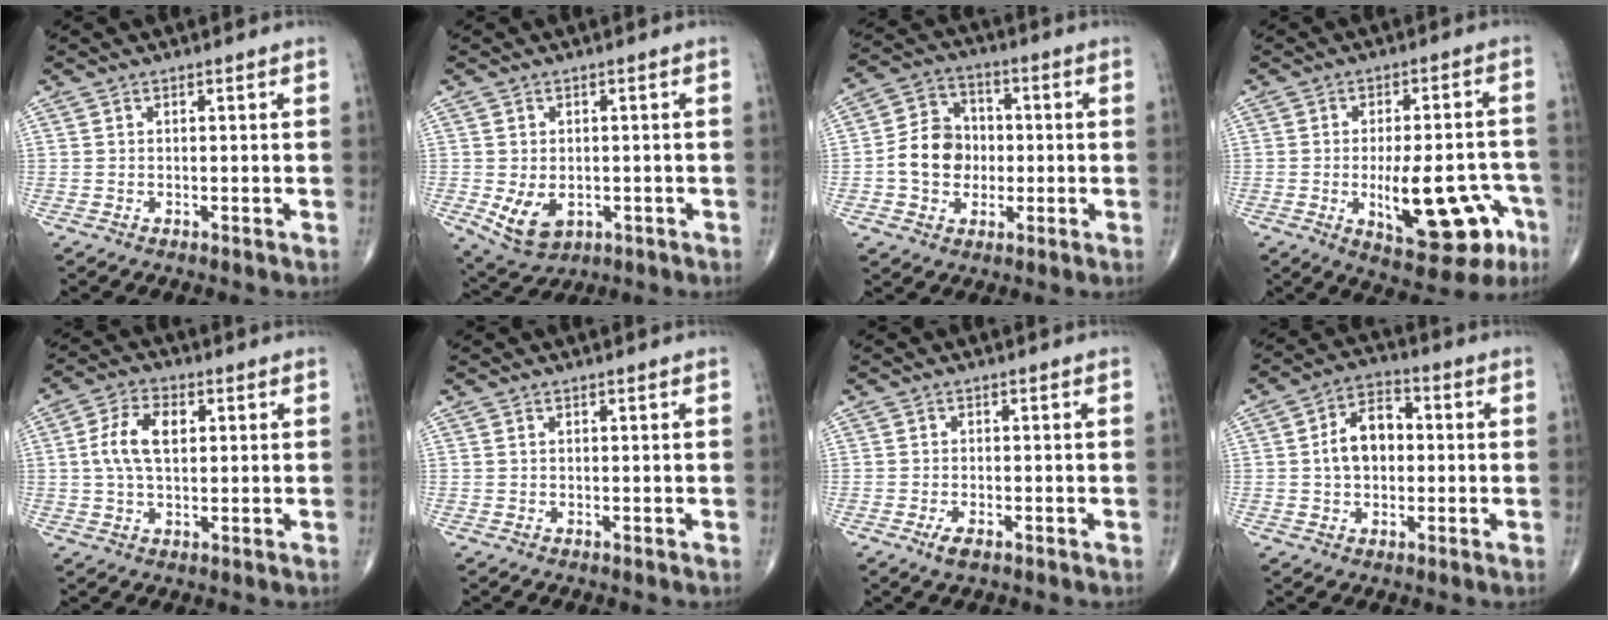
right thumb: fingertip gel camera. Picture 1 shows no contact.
{"total": 6.9, "force": [-1.5, 4.8, 4.8], "torque": [-0.076, -0.005, -0.009]}
{"total": 10.5, "force": [-1.1, 8.8, 5.7], "torque": [-0.073, 0.026, -0.027]}
{"total": 16.6, "force": [-5.5, 6.7, 14.1], "torque": [-0.175, 0.023, -0.062]}
{"total": 8.2, "force": [1.4, 4.6, 6.6], "torque": [-0.128, 0.011, 0.024]}
{"total": 0.0}
{"total": 2.4, "force": [-1.3, 0.9, 1.8], "torque": [-0.037, -0.001, -0.024]}
{"total": 9.1, "force": [0.3, 6.2, 6.7], "torque": [-0.097, 0.023, -0.002]}